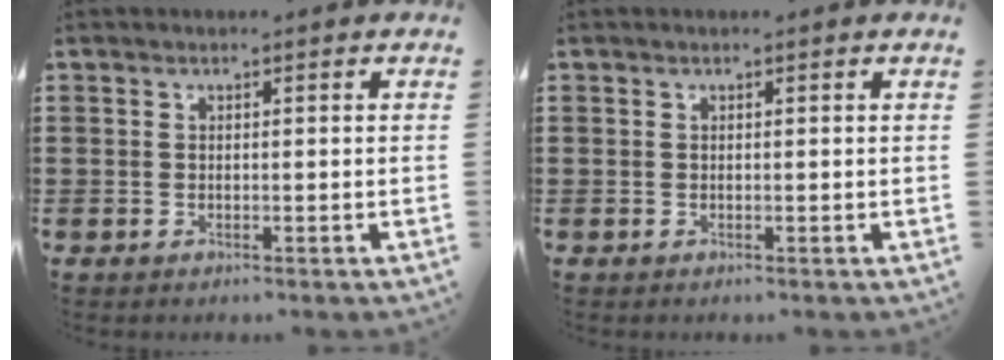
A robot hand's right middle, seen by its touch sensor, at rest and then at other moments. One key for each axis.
{"total": 0.0}